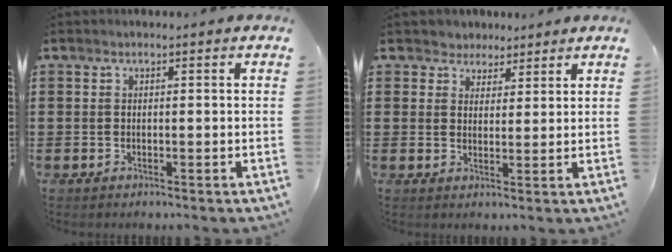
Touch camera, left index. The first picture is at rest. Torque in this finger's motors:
{"motor_torque": [2.14, 0.00, 0.12, 0.00]}